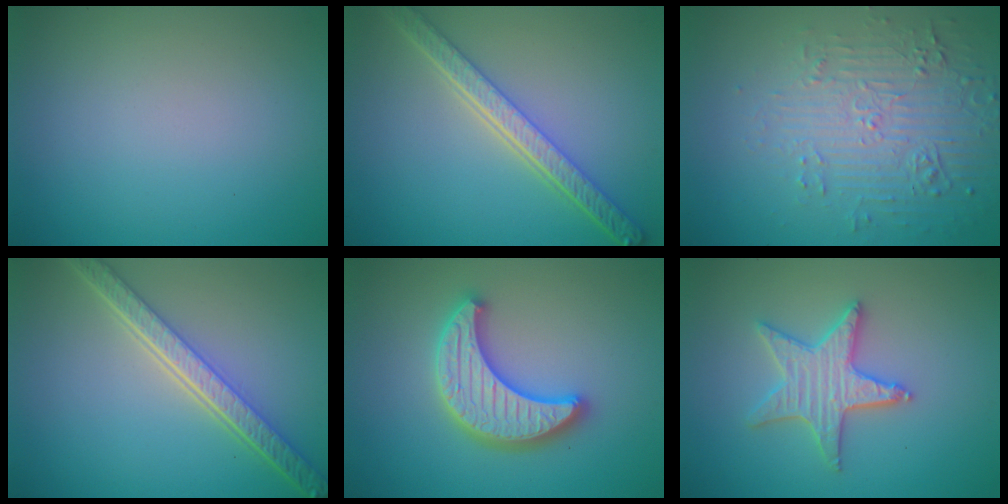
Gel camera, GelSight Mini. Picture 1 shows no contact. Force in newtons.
{"total": 5.3, "press": 4.2, "slide": 3.4}
{"total": 5.3, "press": 3.6, "slide": 3.9}
{"total": 5.9, "press": 4.3, "slide": 4.0}
{"total": 5.1, "press": 5.0, "slide": 1.0}
{"total": 4.3, "press": 4.2, "slide": 0.8}